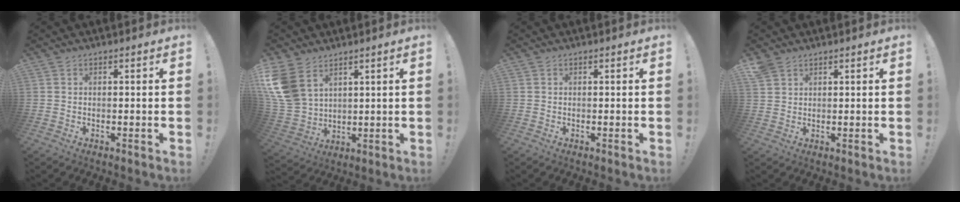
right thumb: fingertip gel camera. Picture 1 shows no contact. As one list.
[{"total": 13.5, "force": [6.6, 8.8, 7.8], "torque": [-0.167, -0.034, 0.134]}, {"total": 0.0}, {"total": 3.1, "force": [2.5, 1.6, 1.2], "torque": [-0.027, -0.009, 0.048]}]